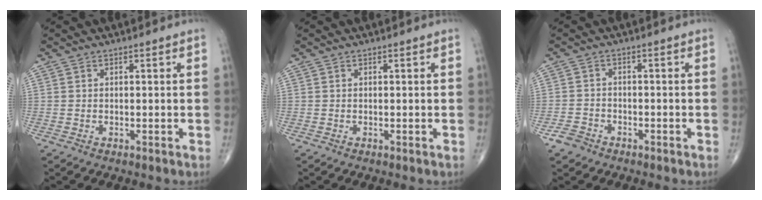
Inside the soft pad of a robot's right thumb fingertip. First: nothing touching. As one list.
[{"total": 0.0}, {"total": 3.1, "force": [-2.2, 2.0, 0.7], "torque": [-0.012, 0.012, -0.040]}]